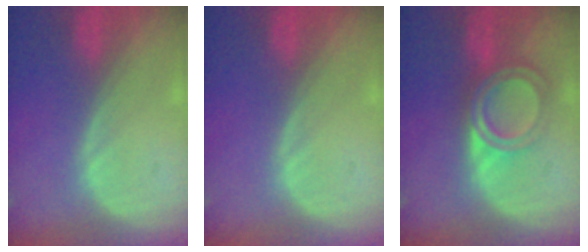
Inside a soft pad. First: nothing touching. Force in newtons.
{"total": 0.0}
{"total": 6.4, "press": 5.4, "slide": 3.4}